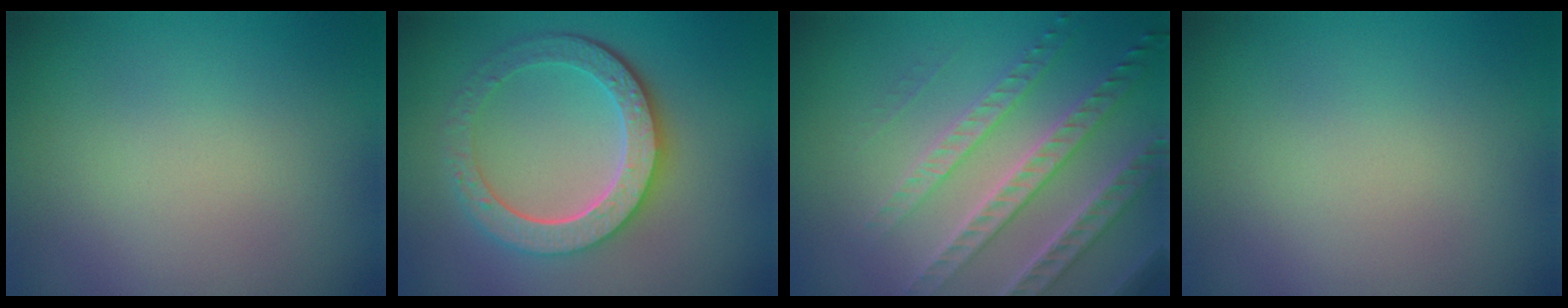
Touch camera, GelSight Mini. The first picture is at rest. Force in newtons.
{"total": 5.8, "press": 4.5, "slide": 3.6}
{"total": 4.3, "press": 4.2, "slide": 1.1}
{"total": 0.0}